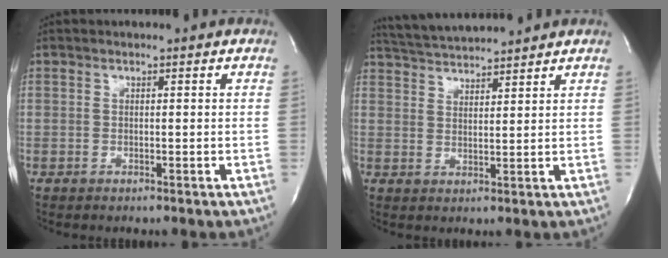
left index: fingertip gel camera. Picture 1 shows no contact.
{"total": 7.9, "force": [7.6, -0.4, 1.9], "torque": [-0.047, 0.021, 0.132]}